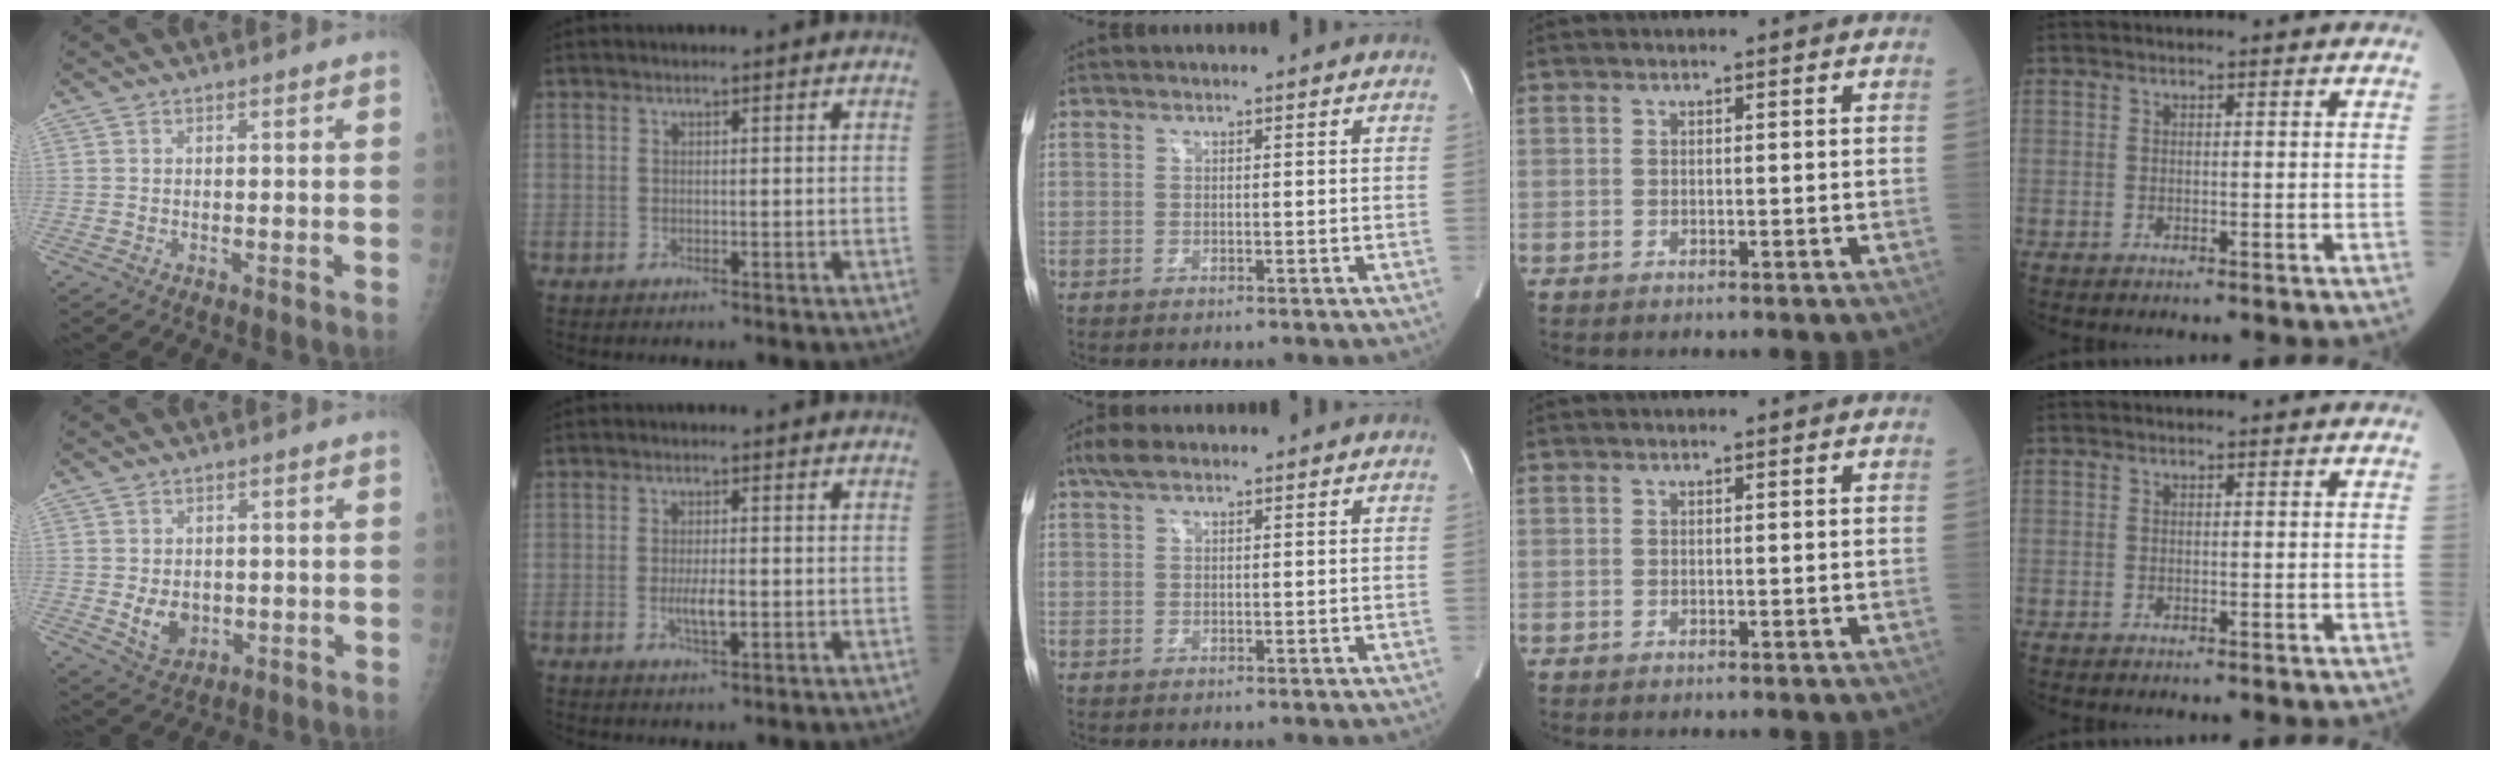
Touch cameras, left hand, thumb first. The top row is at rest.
{"thumb": {"total": 5.1, "force": [-0.3, 4.0, 3.2], "torque": [-0.035, -0.008, 0.010]}, "index": {"total": 3.1, "force": [-0.6, 0.8, 3.0], "torque": [-0.061, -0.003, -0.010]}, "middle": {"total": 2.9, "force": [2.0, 1.0, 1.8], "torque": [-0.043, 0.021, 0.040]}}